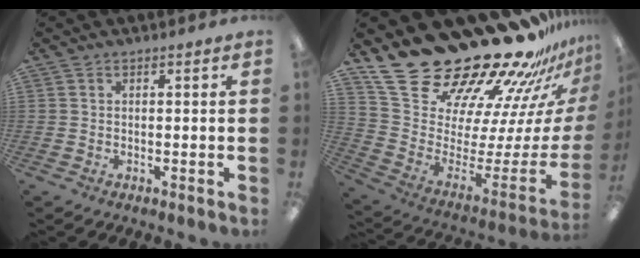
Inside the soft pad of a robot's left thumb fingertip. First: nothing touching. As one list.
[{"total": 29.5, "force": [24.6, 9.4, 13.4], "torque": [-0.201, -0.212, 0.455]}]